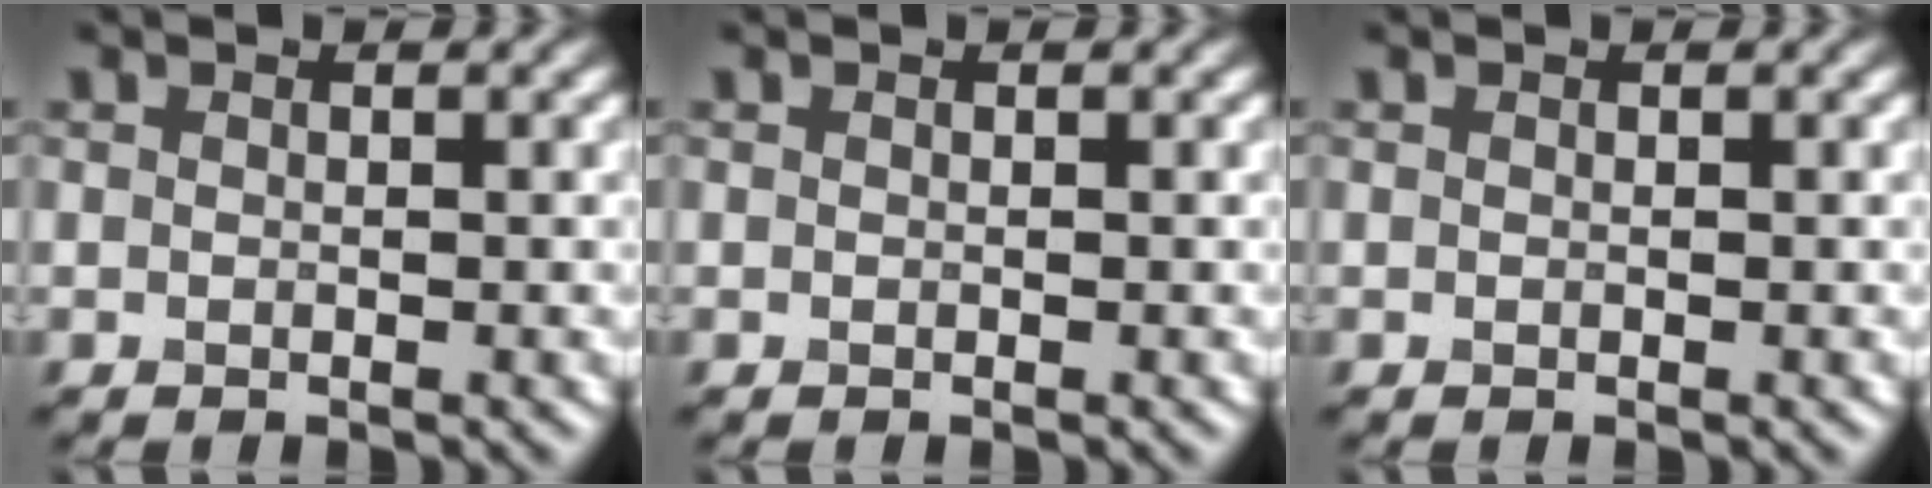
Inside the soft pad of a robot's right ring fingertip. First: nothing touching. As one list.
[{"total": 0.0}, {"total": 0.0}]